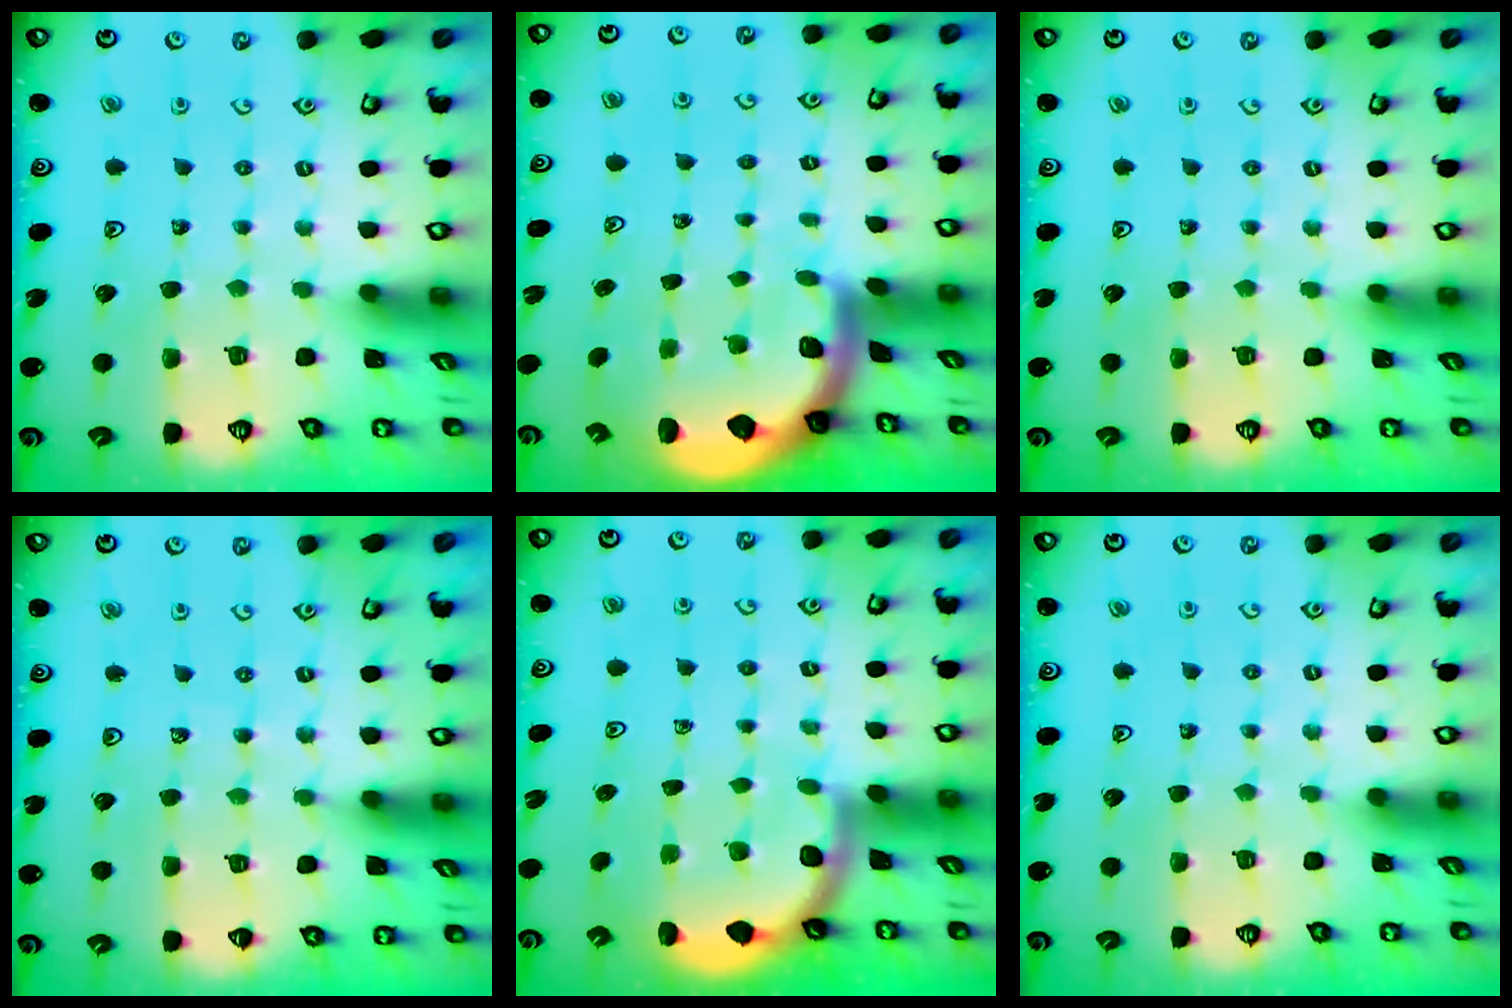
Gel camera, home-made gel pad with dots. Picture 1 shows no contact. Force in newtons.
{"total": 1.9, "press": 1.8, "slide": 0.5}
{"total": 0.0}
{"total": 3.2, "press": 3.0, "slide": 1.3}
{"total": 2.6, "press": 2.6, "slide": 0.4}
{"total": 0.0}